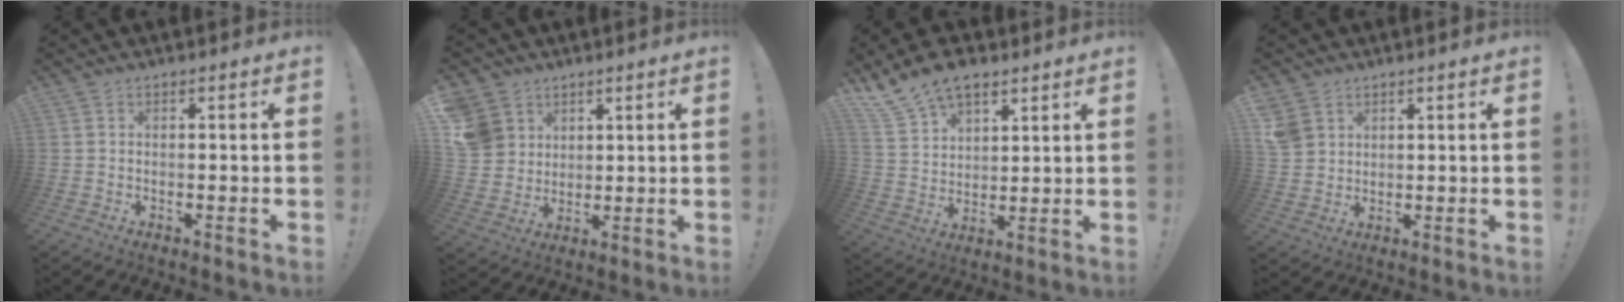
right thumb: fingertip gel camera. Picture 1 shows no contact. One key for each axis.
{"total": 9.8, "fx": 4.3, "fy": 8.4, "fz": 2.4, "tx": -0.042, "ty": -0.023, "tz": 0.091}
{"total": 12.0, "fx": 9.0, "fy": 6.4, "fz": 4.7, "tx": -0.092, "ty": -0.056, "tz": 0.174}
{"total": 5.8, "fx": 3.3, "fy": 4.4, "fz": 1.7, "tx": -0.033, "ty": -0.010, "tz": 0.069}